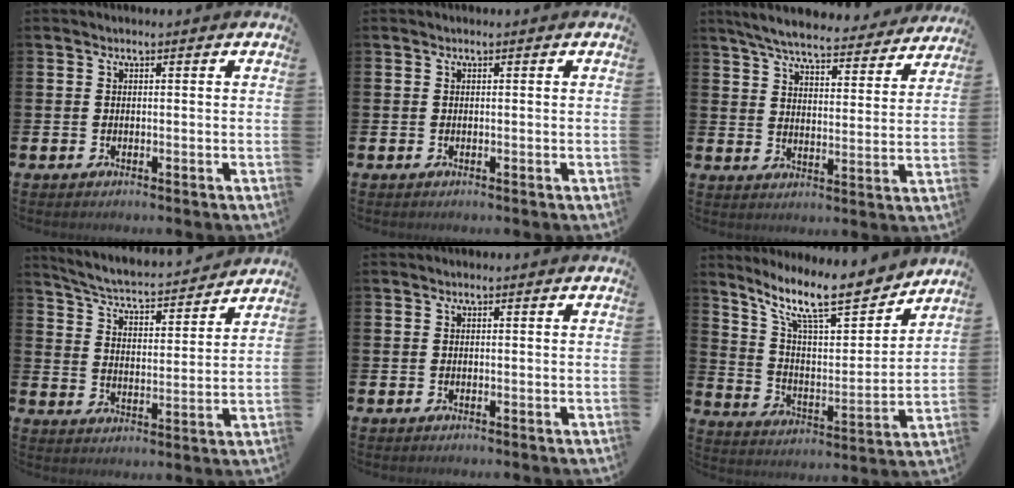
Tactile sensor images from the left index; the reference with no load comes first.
{"total": 0.0}
{"total": 6.7, "force": [6.2, 0.9, 2.2], "torque": [-0.063, -0.039, 0.106]}
{"total": 5.0, "force": [4.8, 0.5, 1.1], "torque": [-0.051, -0.042, 0.078]}
{"total": 0.0}
{"total": 13.2, "force": [10.8, 3.3, 6.8], "torque": [-0.150, -0.064, 0.187]}